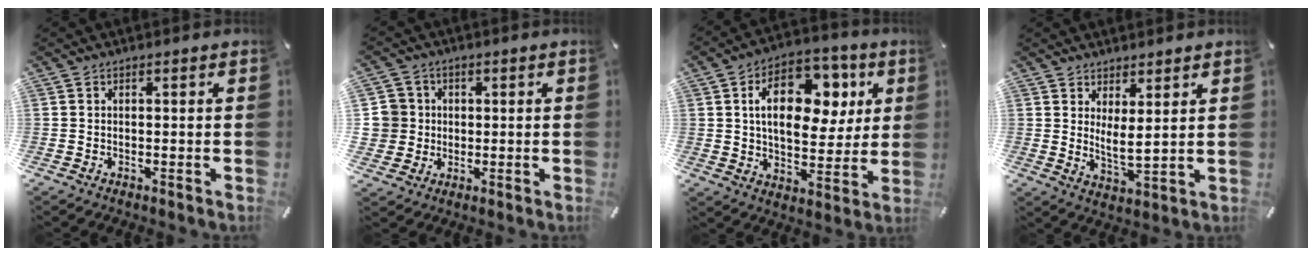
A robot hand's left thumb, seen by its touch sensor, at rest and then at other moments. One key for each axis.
{"total": 6.7, "fx": 0.9, "fy": 6.7, "fz": 0.2, "tx": -0.016, "ty": 0.001, "tz": 0.020}
{"total": 17.3, "fx": 5.2, "fy": 10.9, "fz": 12.4, "tx": -0.189, "ty": 0.000, "tz": 0.091}
{"total": 4.4, "fx": 3.2, "fy": 1.4, "fz": 2.6, "tx": -0.046, "ty": -0.023, "tz": 0.057}